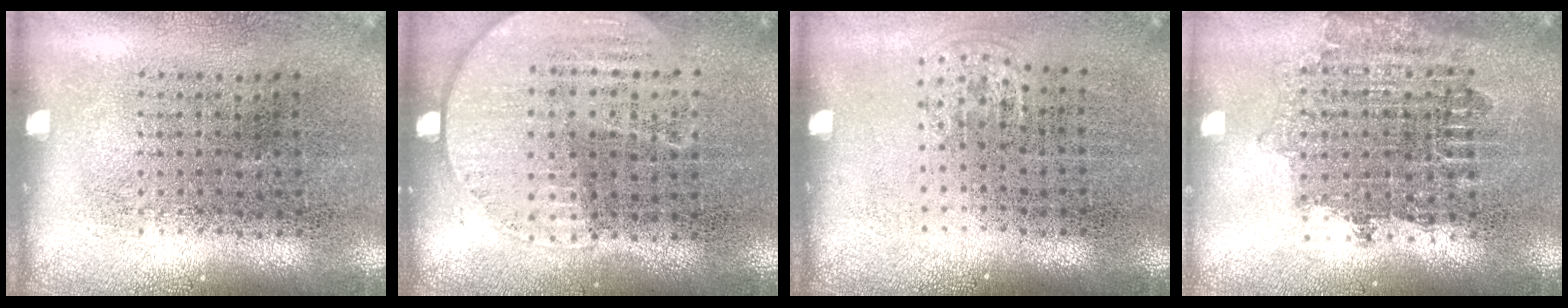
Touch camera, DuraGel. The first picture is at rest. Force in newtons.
{"total": 0.8, "press": 0.6, "slide": 0.5}
{"total": 0.6, "press": 0.5, "slide": 0.3}
{"total": 1.7, "press": 1.4, "slide": 1.0}